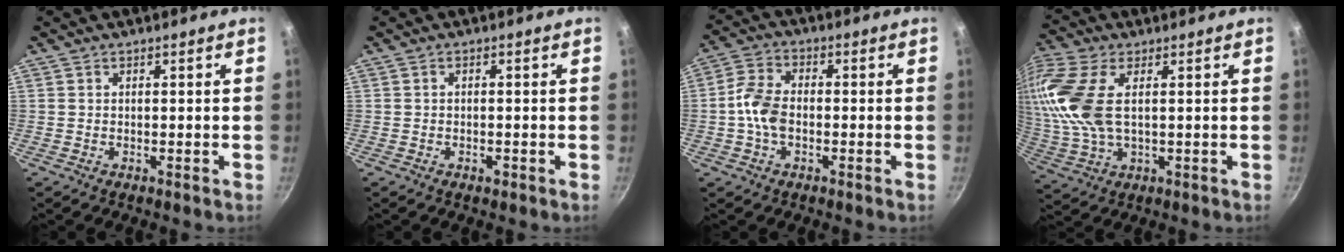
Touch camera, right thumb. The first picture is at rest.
{"total": 1.2, "force": [-0.6, 0.6, 0.8], "torque": [-0.014, 0.004, -0.009]}
{"total": 6.9, "force": [-1.3, 4.4, 5.2], "torque": [-0.102, 0.026, -0.033]}
{"total": 13.6, "force": [2.7, 6.9, 11.4], "torque": [-0.249, 0.006, 0.052]}